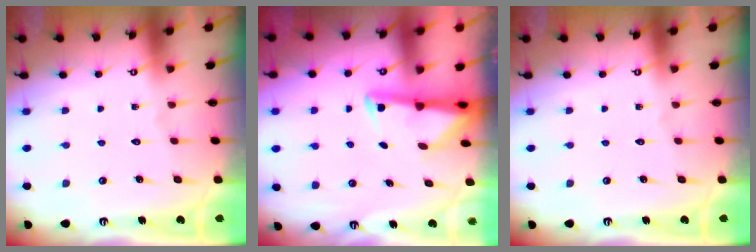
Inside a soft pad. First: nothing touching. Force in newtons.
{"total": 3.0, "press": 2.9, "slide": 0.6}
{"total": 0.0}